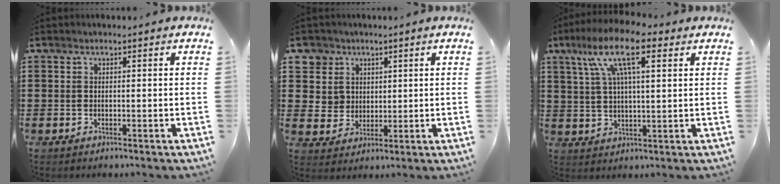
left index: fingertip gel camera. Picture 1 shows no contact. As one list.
[{"total": 5.6, "force": [2.1, 5.2, -0.1], "torque": [-0.024, 0.005, 0.039]}, {"total": 12.0, "force": [6.4, 3.7, 9.5], "torque": [-0.188, 0.002, 0.111]}]